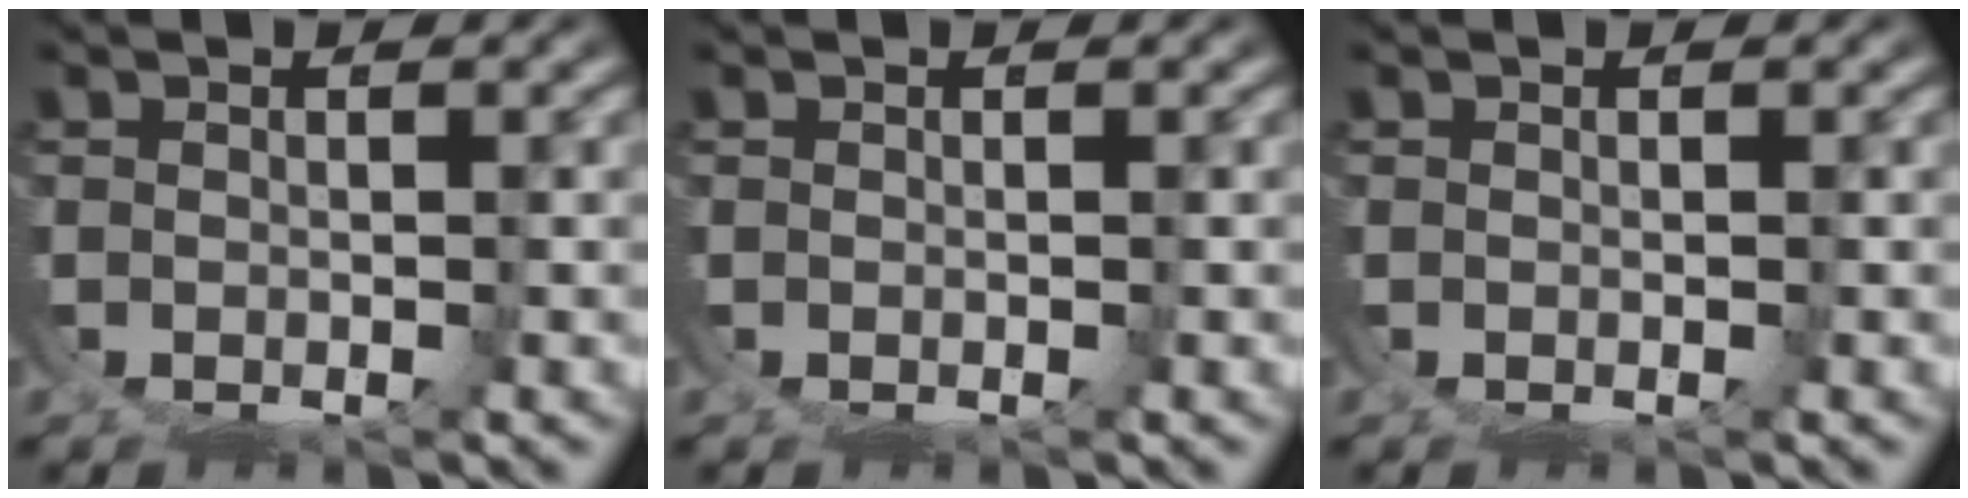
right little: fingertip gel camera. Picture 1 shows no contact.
{"total": 0.0}
{"total": 0.0}